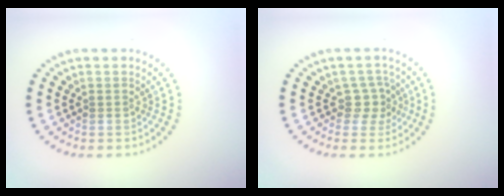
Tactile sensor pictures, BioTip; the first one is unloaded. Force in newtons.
{"total": 2.0, "press": 1.6, "slide": 1.2}